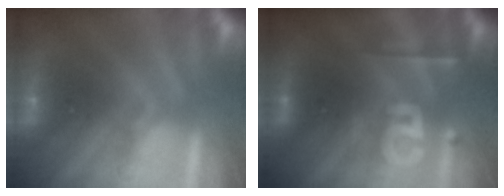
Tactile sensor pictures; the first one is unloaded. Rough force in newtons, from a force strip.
{"total": 2.4}